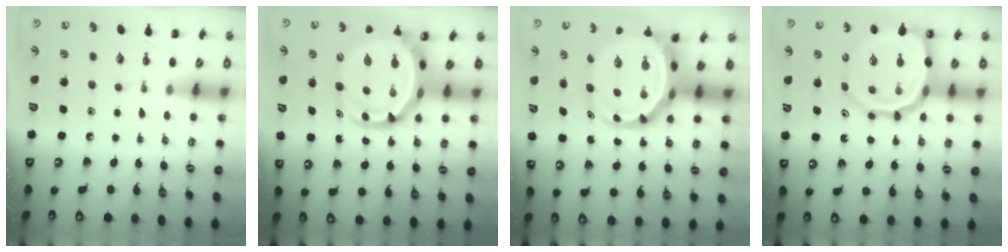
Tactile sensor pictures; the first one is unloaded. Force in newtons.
{"total": 8.3, "press": 7.9, "slide": 2.4}
{"total": 8.1, "press": 7.8, "slide": 2.2}
{"total": 16.2, "press": 15.9, "slide": 3.2}